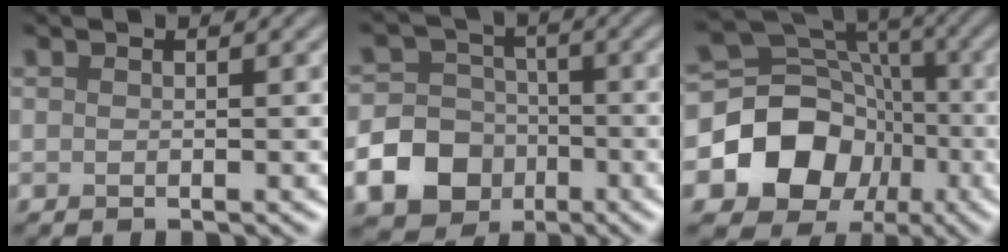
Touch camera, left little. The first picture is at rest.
{"total": 11.2, "force": [-4.4, 9.8, 3.1], "torque": [-0.065, -0.028, -0.099]}
{"total": 10.6, "force": [-3.1, 8.9, 5.0], "torque": [-0.088, 0.005, -0.066]}